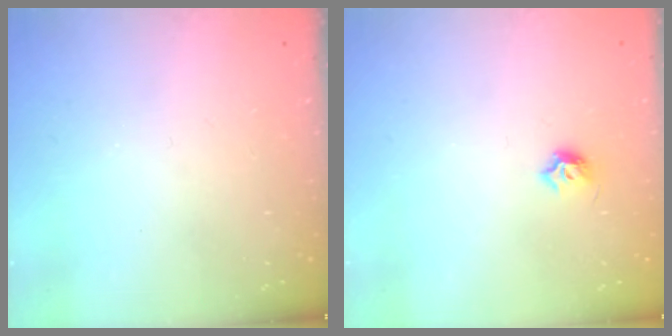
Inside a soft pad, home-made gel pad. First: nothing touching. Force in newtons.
{"total": 5.0, "press": 4.9, "slide": 0.7}